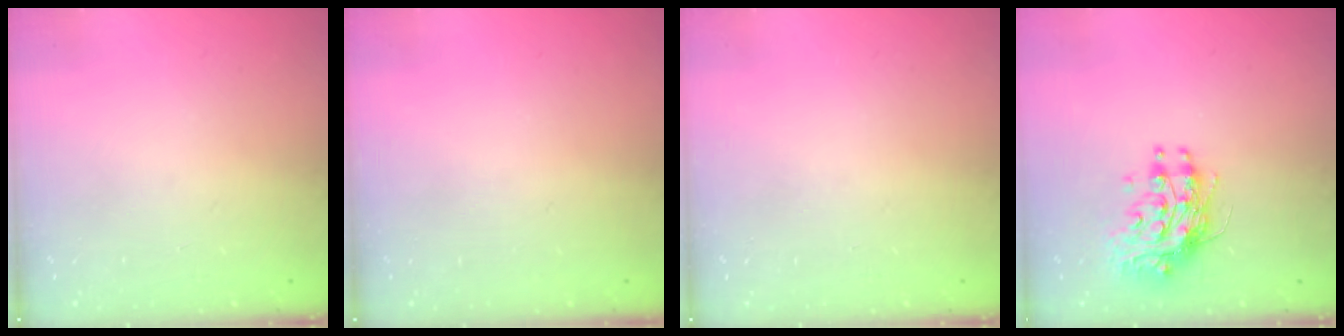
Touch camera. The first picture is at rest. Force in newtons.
{"total": 0.0}
{"total": 0.0}
{"total": 10.0, "press": 10.0, "slide": 0.4}